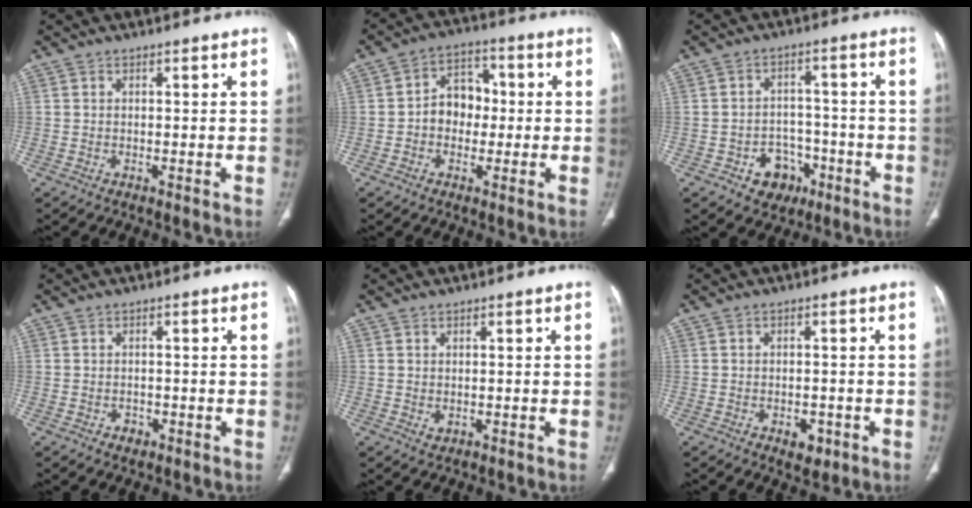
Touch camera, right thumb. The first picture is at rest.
{"total": 8.0, "force": [-0.4, 6.3, 4.8], "torque": [-0.041, 0.027, -0.016]}
{"total": 7.5, "force": [-3.7, 5.9, 2.7], "torque": [-0.004, 0.036, -0.047]}
{"total": 1.5, "force": [-0.7, 1.2, 0.6], "torque": [-0.004, 0.006, -0.005]}
{"total": 1.0, "force": [0.2, 0.7, 0.6], "torque": [-0.008, -0.002, 0.009]}
{"total": 3.5, "force": [-1.5, 2.3, 2.2], "torque": [-0.016, 0.003, -0.014]}